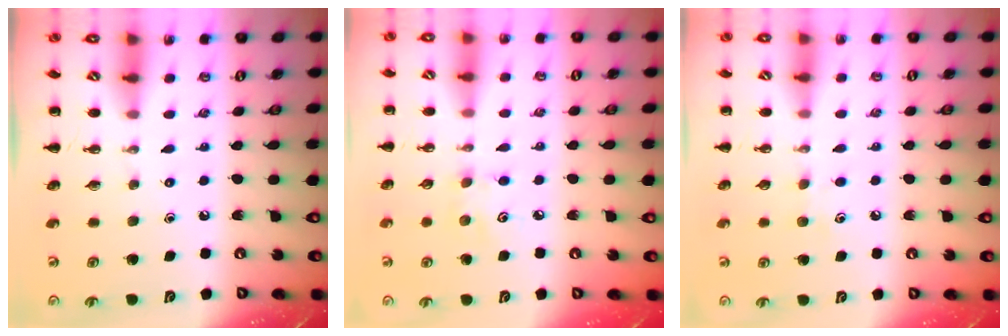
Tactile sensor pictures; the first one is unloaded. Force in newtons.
{"total": 3.9, "press": 3.8, "slide": 0.6}
{"total": 5.1, "press": 4.9, "slide": 1.5}